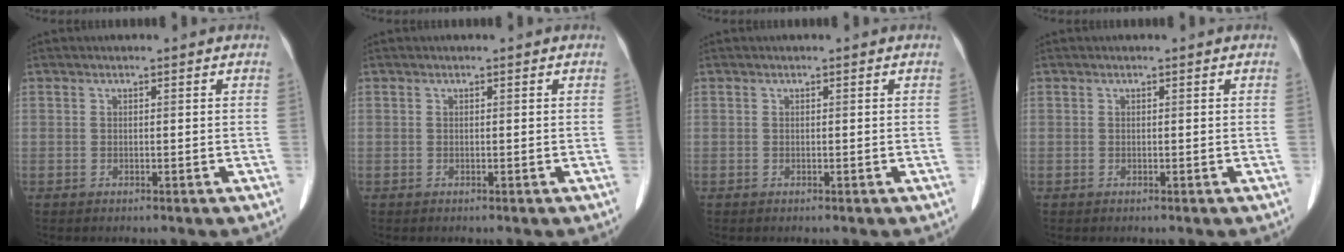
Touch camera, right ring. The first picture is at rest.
{"total": 0.0}
{"total": 0.0}
{"total": 0.0}